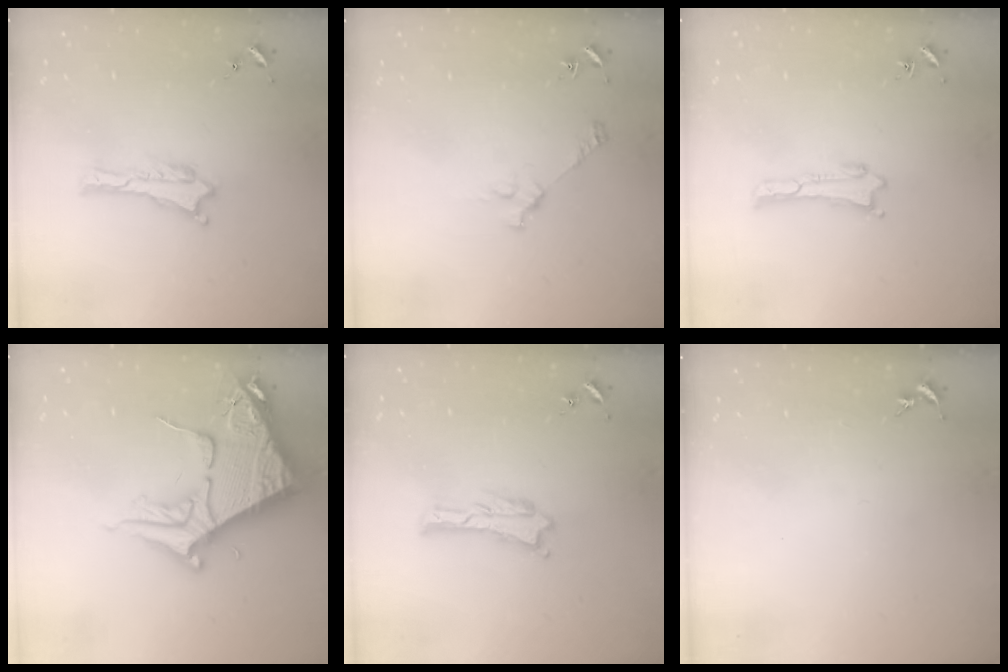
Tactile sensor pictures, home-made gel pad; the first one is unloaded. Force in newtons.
{"total": 3.1, "press": 3.1, "slide": 0.2}
{"total": 0.0}
{"total": 10.7, "press": 10.7, "slide": 1.2}
{"total": 0.0}
{"total": 0.0}